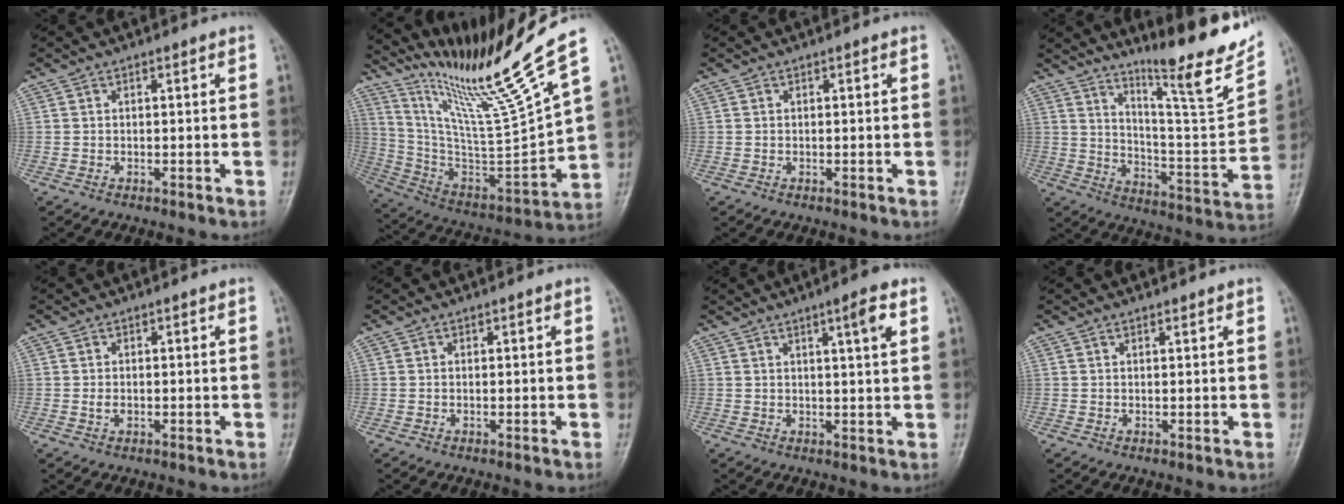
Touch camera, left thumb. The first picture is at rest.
{"total": 21.3, "force": [16.6, -1.4, 13.3], "torque": [-0.198, -0.113, 0.305]}
{"total": 0.0}
{"total": 18.0, "force": [13.2, 2.2, 12.1], "torque": [-0.151, -0.086, 0.214]}
{"total": 1.4, "force": [-0.2, 1.0, 0.9], "torque": [-0.015, 0.004, -0.006]}
{"total": 0.0}
{"total": 4.9, "force": [2.3, 0.5, 4.3], "torque": [-0.062, -0.007, 0.034]}
{"total": 0.6, "force": [0.5, 0.2, 0.1], "torque": [-0.006, -0.005, 0.008]}